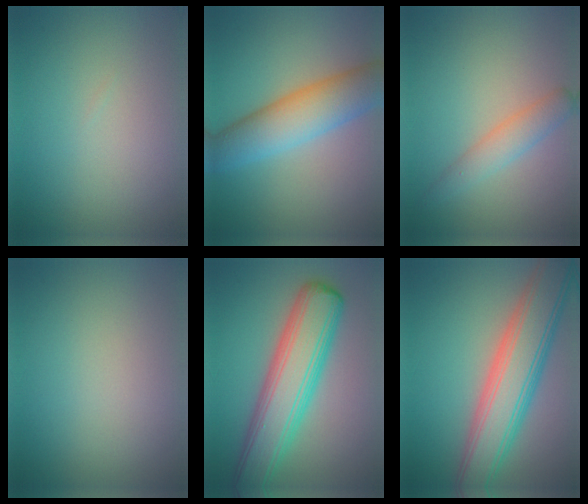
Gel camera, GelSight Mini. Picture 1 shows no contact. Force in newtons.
{"total": 6.9, "press": 6.9, "slide": 0.3}
{"total": 1.7, "press": 1.7, "slide": 0.1}
{"total": 0.0}
{"total": 8.2, "press": 8.2, "slide": 0.3}
{"total": 8.3, "press": 8.3, "slide": 0.4}